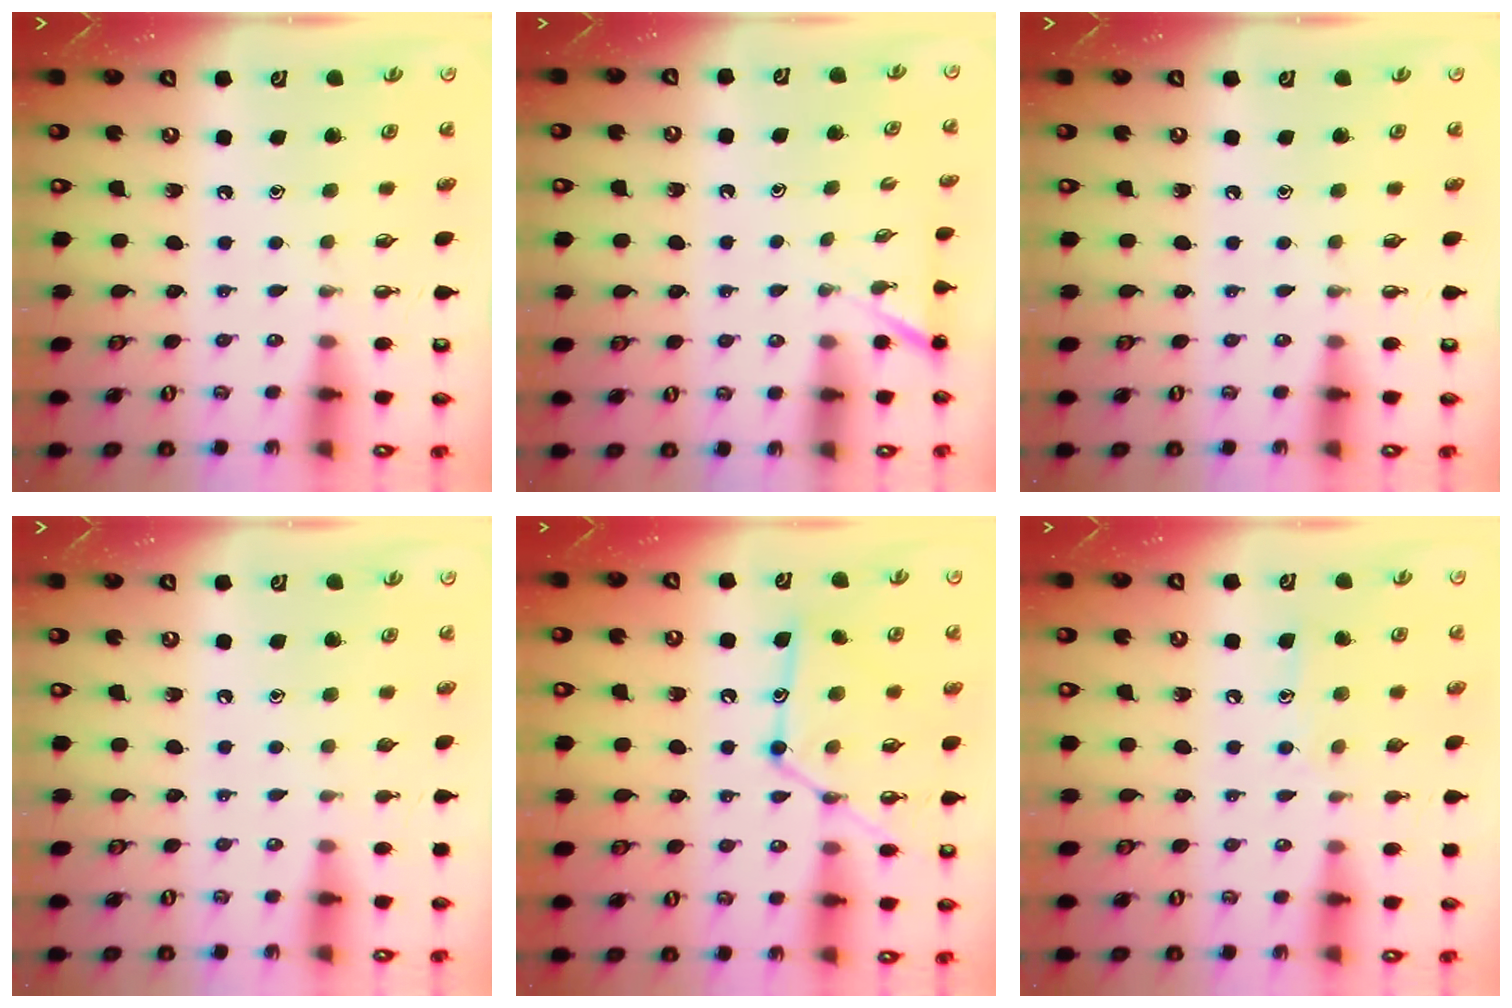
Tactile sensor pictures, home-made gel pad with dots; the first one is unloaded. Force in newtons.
{"total": 1.5, "press": 1.5, "slide": 0.1}
{"total": 0.0}
{"total": 0.0}
{"total": 15.3, "press": 15.3, "slide": 1.2}
{"total": 7.9, "press": 7.9, "slide": 0.4}